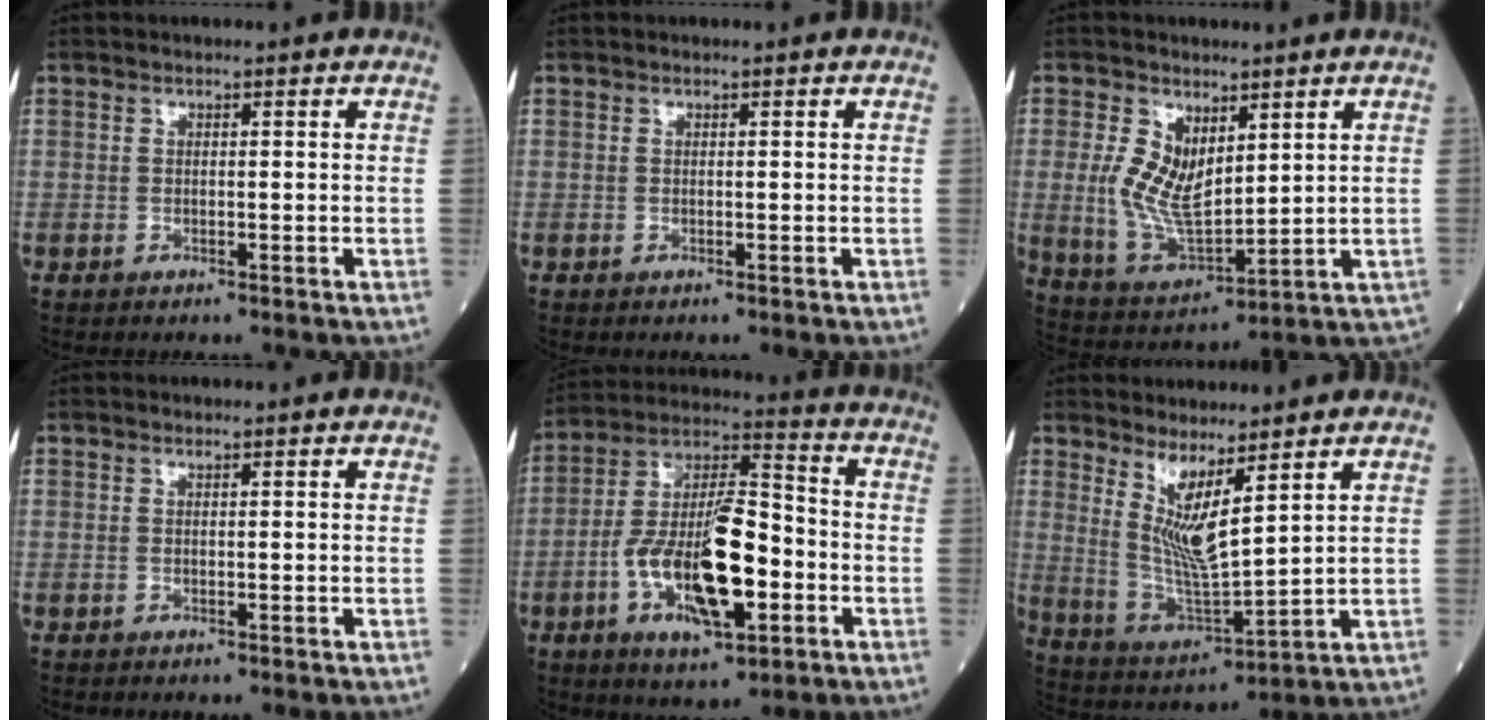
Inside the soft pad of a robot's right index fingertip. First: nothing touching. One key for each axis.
{"total": 0.0}
{"total": 9.6, "fx": 2.2, "fy": 4.8, "fz": 8.0, "tx": -0.165, "ty": 0.000, "tz": 0.058}
{"total": 0.0}
{"total": 16.6, "fx": -4.6, "fy": 5.0, "fz": 15.2, "tx": -0.292, "ty": 0.005, "tz": -0.076}
{"total": 8.1, "fx": 4.1, "fy": 0.7, "fz": 6.9, "tx": -0.143, "ty": -0.027, "tz": 0.092}